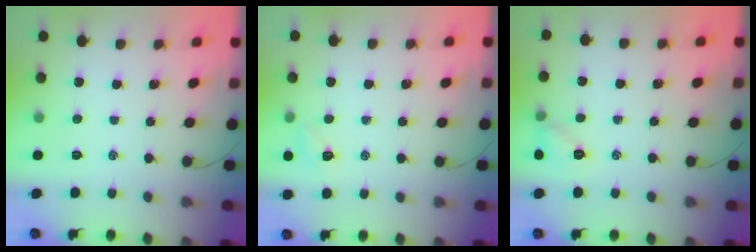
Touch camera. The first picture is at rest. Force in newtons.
{"total": 4.7, "press": 4.5, "slide": 1.4}
{"total": 6.4, "press": 6.3, "slide": 0.9}